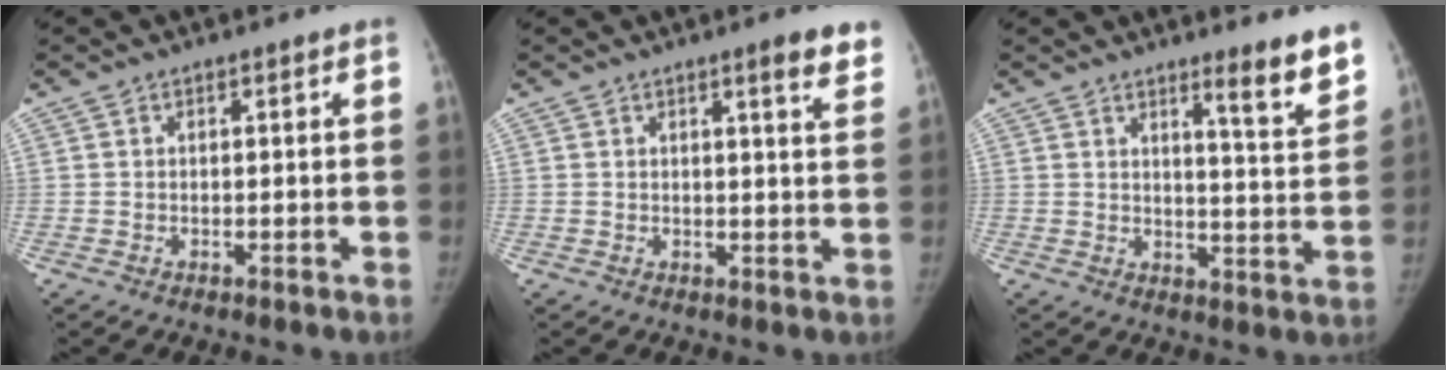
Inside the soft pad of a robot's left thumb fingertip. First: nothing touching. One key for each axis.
{"total": 5.5, "fx": 3.7, "fy": 0.7, "fz": 4.0, "tx": -0.038, "ty": -0.017, "tz": 0.044}
{"total": 8.4, "fx": 6.1, "fy": 0.7, "fz": 5.7, "tx": -0.061, "ty": -0.050, "tz": 0.086}